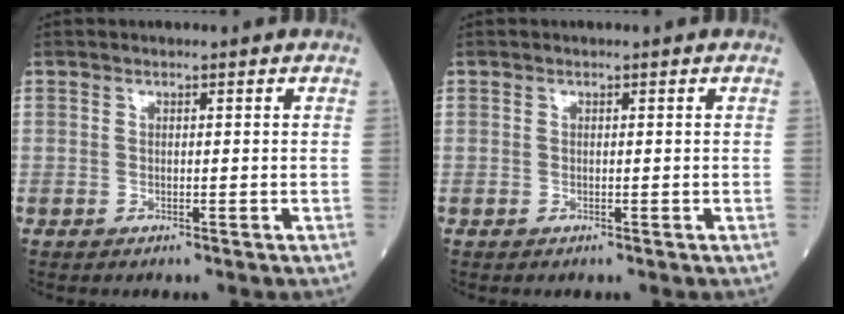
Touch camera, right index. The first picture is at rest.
{"total": 0.0}